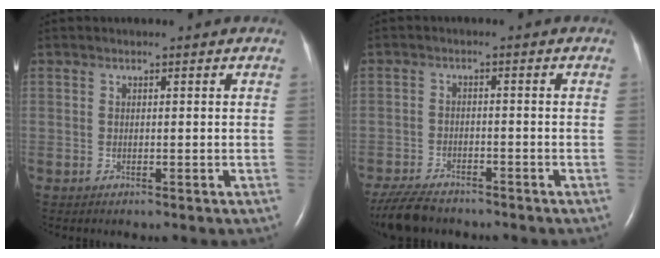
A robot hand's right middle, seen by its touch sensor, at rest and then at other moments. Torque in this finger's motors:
{"motor_torque": [0.00, 0.00, 0.01, 0.02]}